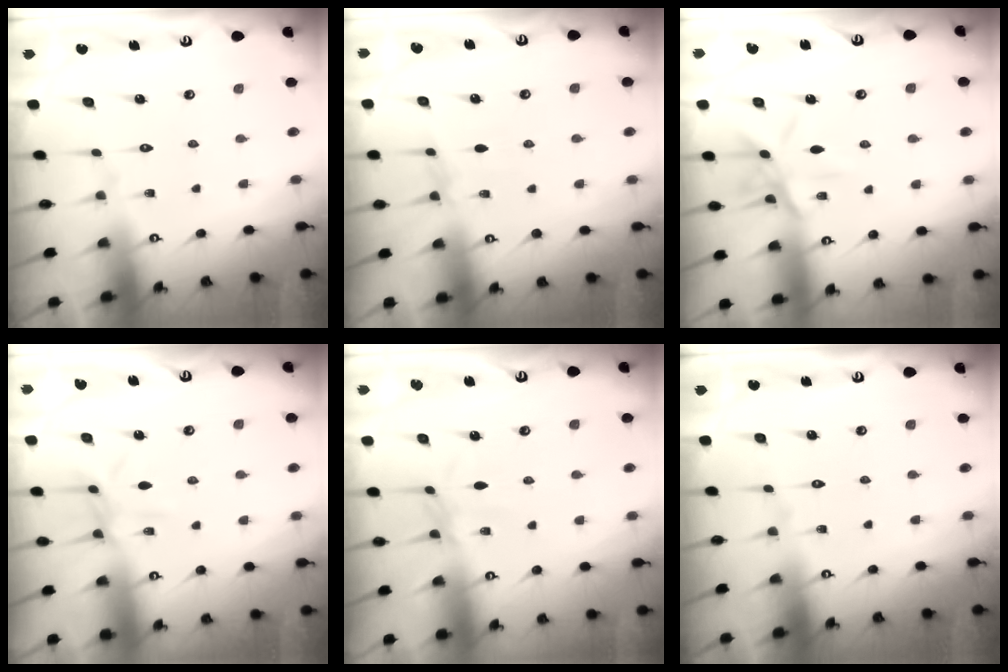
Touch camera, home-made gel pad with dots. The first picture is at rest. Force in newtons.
{"total": 3.2, "press": 3.2, "slide": 0.5}
{"total": 8.9, "press": 8.9, "slide": 0.7}
{"total": 6.7, "press": 6.6, "slide": 0.7}
{"total": 2.6, "press": 2.5, "slide": 0.5}
{"total": 0.0}